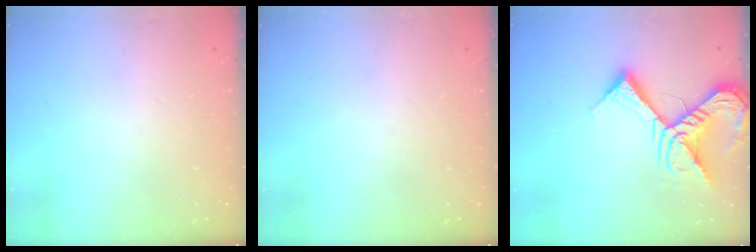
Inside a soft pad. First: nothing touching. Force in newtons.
{"total": 0.0}
{"total": 14.9, "press": 14.7, "slide": 1.9}